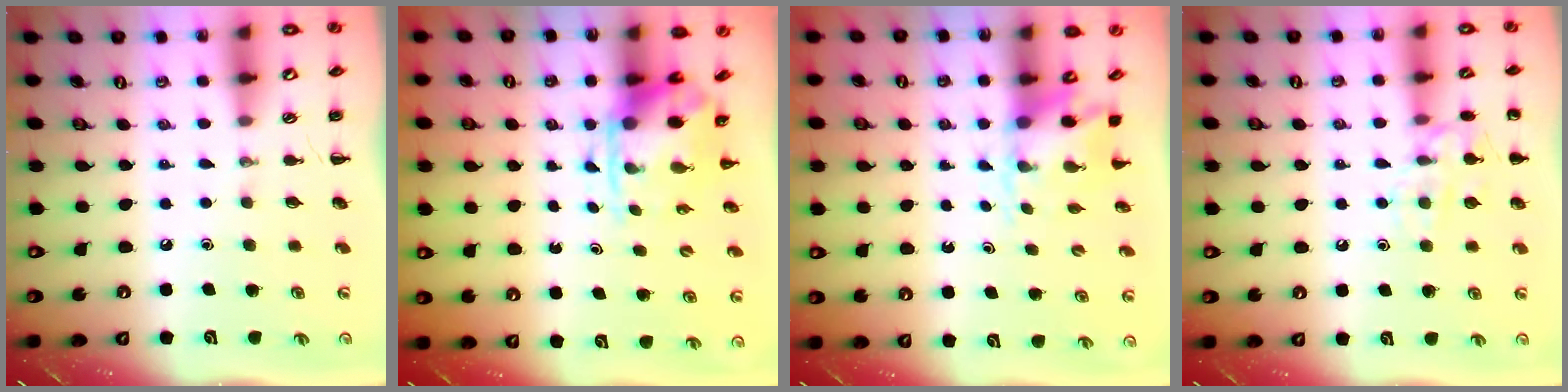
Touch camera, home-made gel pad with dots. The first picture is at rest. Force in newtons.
{"total": 3.7, "press": 3.6, "slide": 0.9}
{"total": 2.9, "press": 2.8, "slide": 0.7}
{"total": 11.1, "press": 11.0, "slide": 1.2}